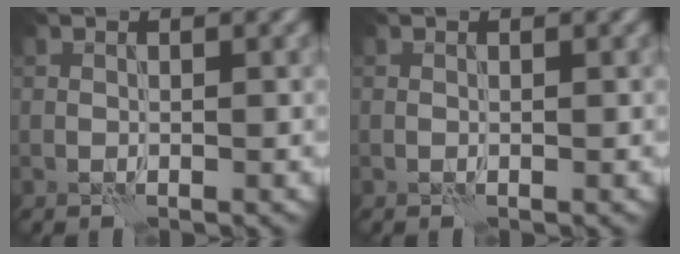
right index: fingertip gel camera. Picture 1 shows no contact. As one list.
[{"total": 0.0}]